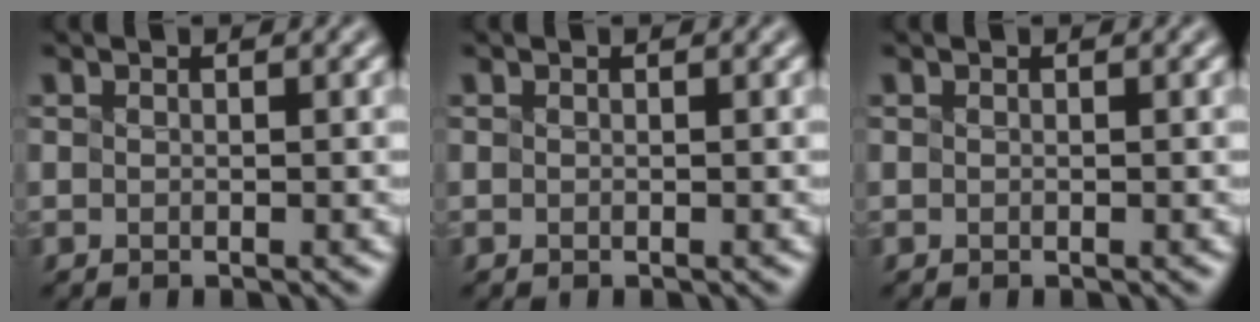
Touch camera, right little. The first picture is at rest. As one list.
[{"total": 0.0}, {"total": 0.0}]